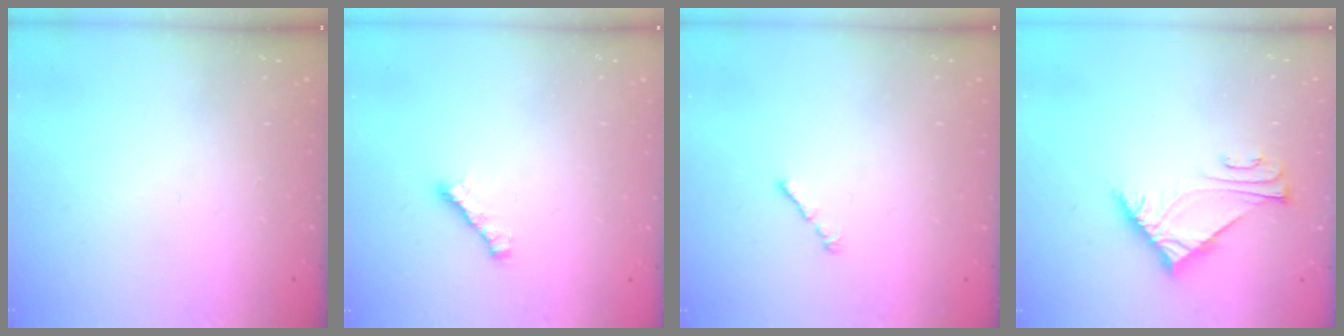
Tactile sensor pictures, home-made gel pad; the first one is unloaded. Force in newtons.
{"total": 1.9, "press": 1.8, "slide": 0.6}
{"total": 1.0, "press": 0.9, "slide": 0.5}
{"total": 6.0, "press": 5.9, "slide": 1.2}